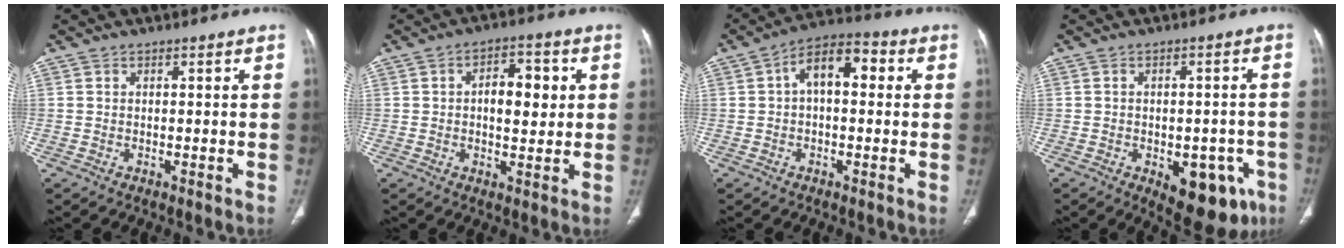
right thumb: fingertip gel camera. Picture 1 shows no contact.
{"total": 8.1, "force": [1.2, 4.3, 6.7], "torque": [-0.076, 0.005, 0.015]}
{"total": 9.1, "force": [1.4, 5.1, 7.5], "torque": [-0.104, 0.033, 0.012]}
{"total": 12.8, "force": [-5.6, 6.8, 9.2], "torque": [-0.082, 0.015, -0.059]}